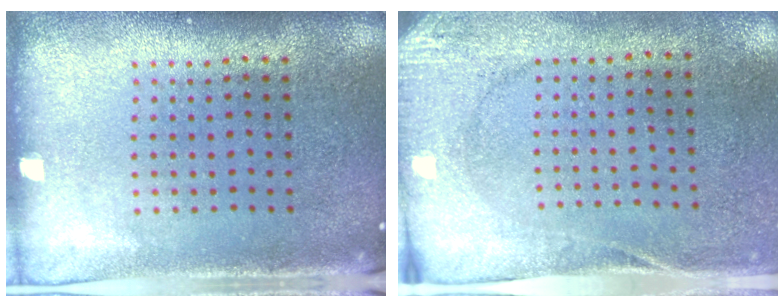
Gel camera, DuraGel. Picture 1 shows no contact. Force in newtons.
{"total": 2.7, "press": 2.1, "slide": 1.7}